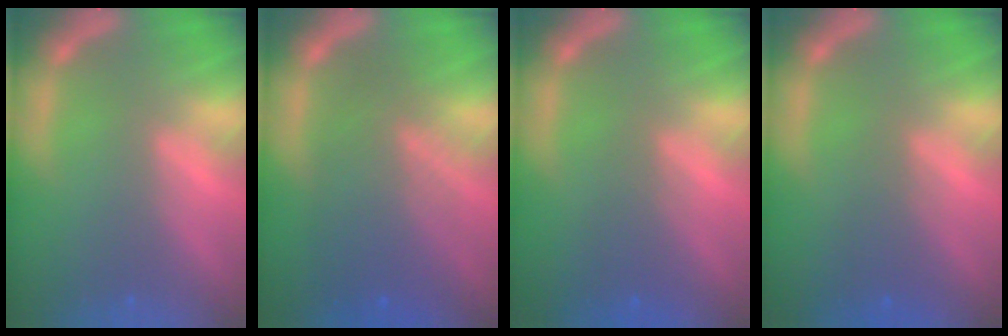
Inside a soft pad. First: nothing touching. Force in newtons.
{"total": 7.6}
{"total": 2.5}
{"total": 2.5}